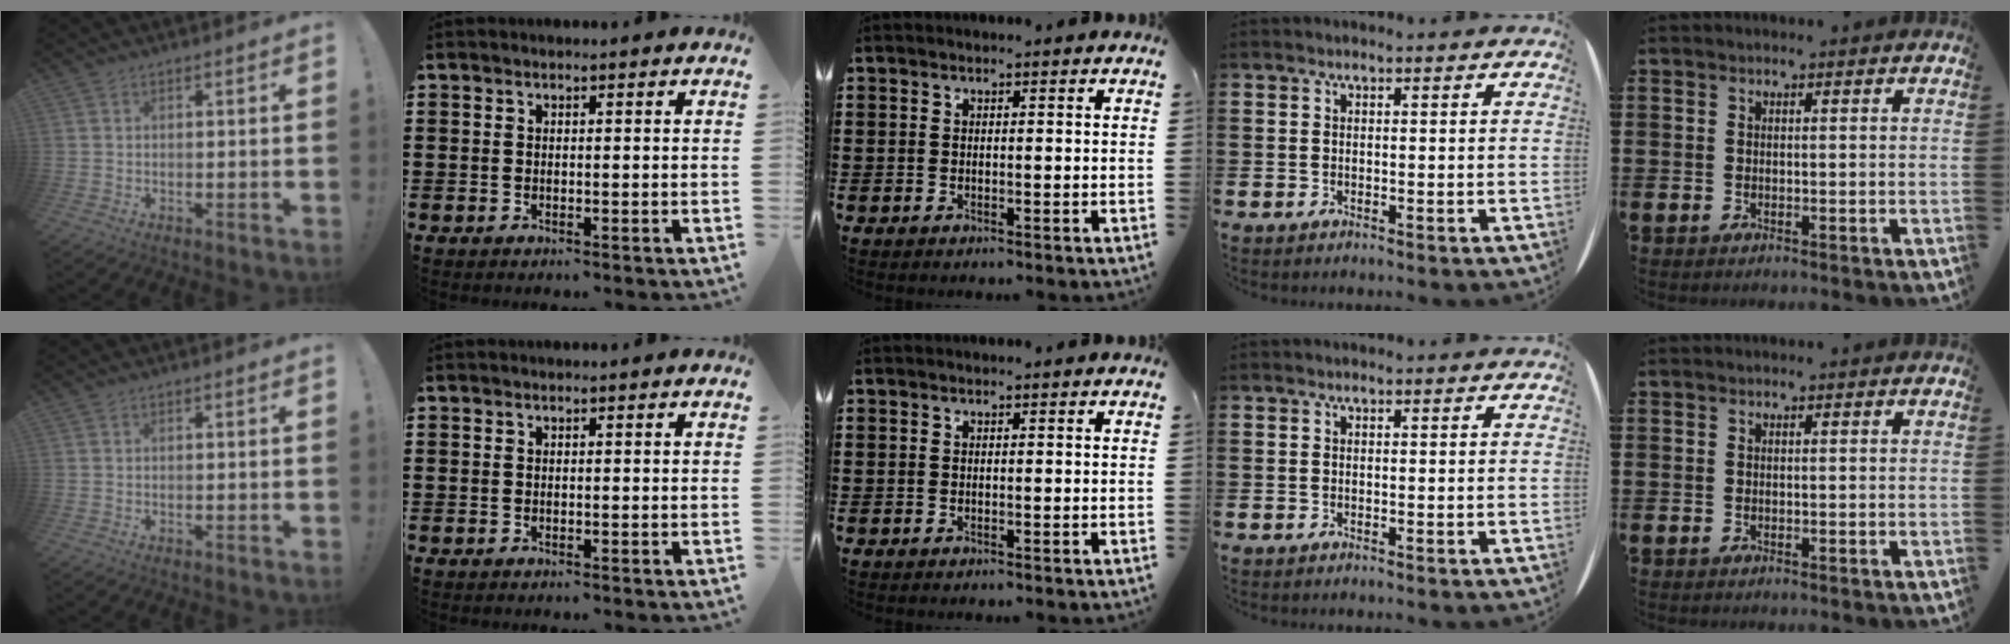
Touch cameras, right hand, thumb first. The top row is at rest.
{}